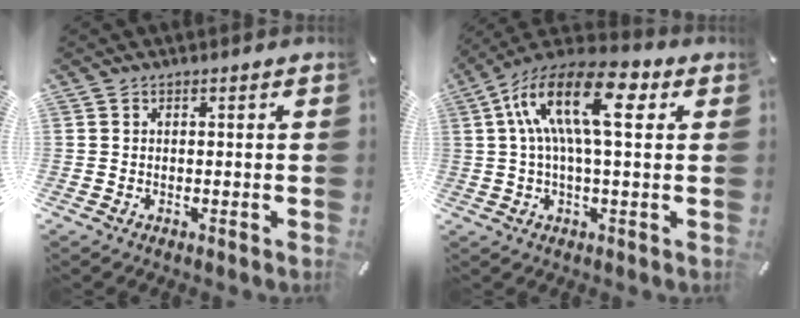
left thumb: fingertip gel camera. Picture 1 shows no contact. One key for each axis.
{"total": 16.1, "fx": 4.4, "fy": 6.1, "fz": 14.3, "tx": -0.289, "ty": -0.011, "tz": 0.071}